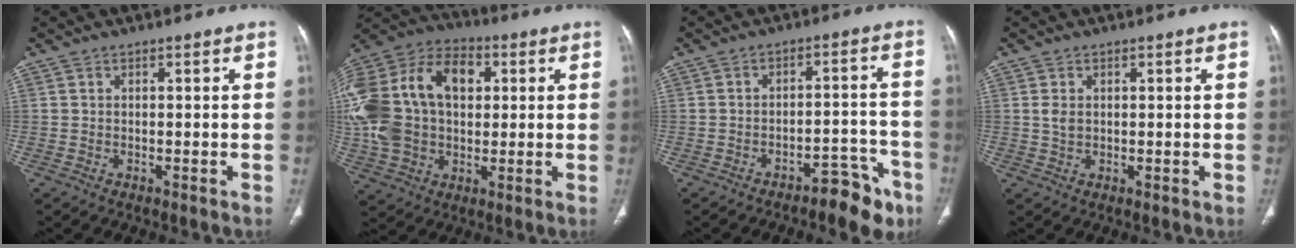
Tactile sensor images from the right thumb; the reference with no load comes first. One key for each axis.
{"total": 27.6, "fx": 4.5, "fy": 18.7, "fz": 19.7, "tx": -0.434, "ty": 0.047, "tz": 0.087}
{"total": 8.9, "fx": -5.9, "fy": 3.7, "fz": 5.6, "tx": -0.048, "ty": 0.051, "tz": -0.078}
{"total": 2.0, "fx": 0.5, "fy": 1.3, "fz": 1.5, "tx": -0.029, "ty": -0.002, "tz": 0.013}